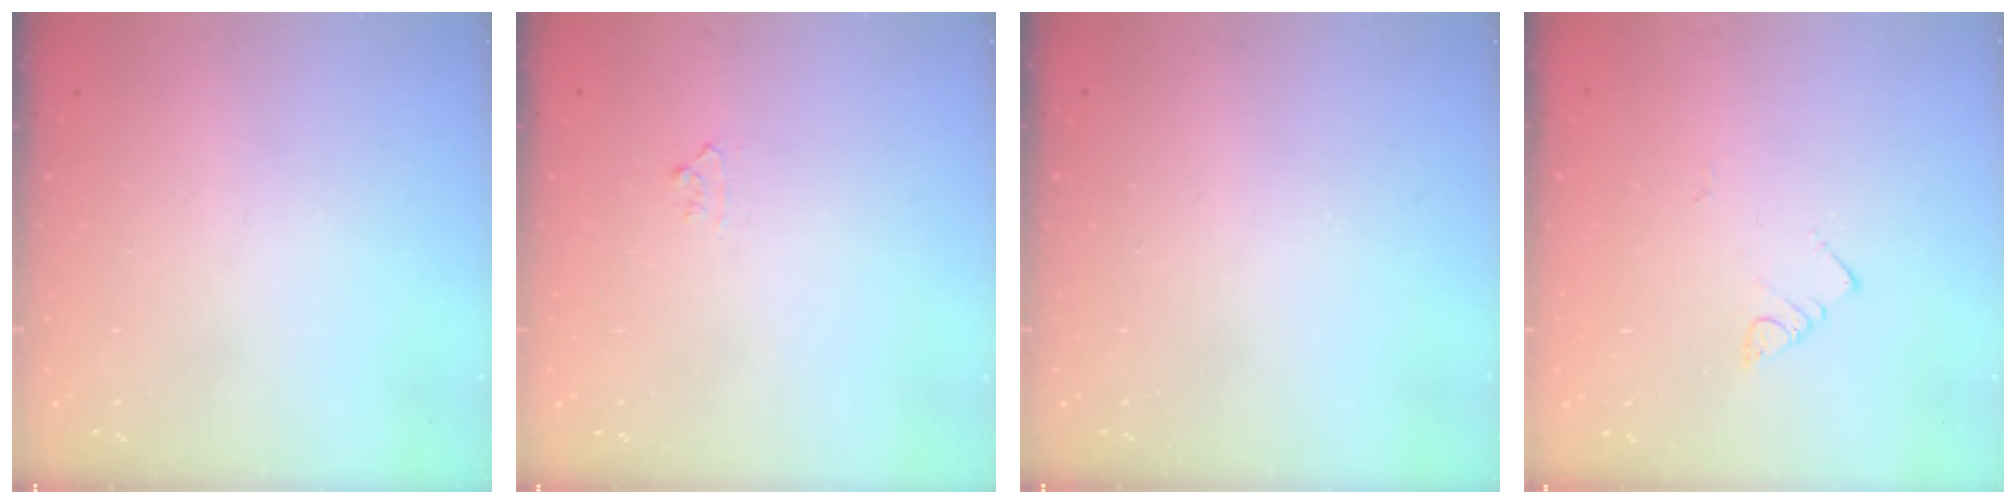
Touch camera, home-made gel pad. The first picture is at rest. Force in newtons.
{"total": 4.6, "press": 4.5, "slide": 0.5}
{"total": 0.0}
{"total": 2.7, "press": 2.6, "slide": 0.5}